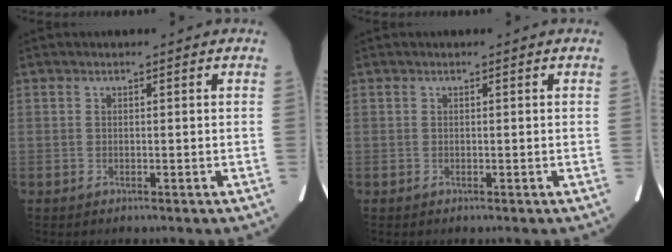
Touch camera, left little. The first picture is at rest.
{"total": 0.0}